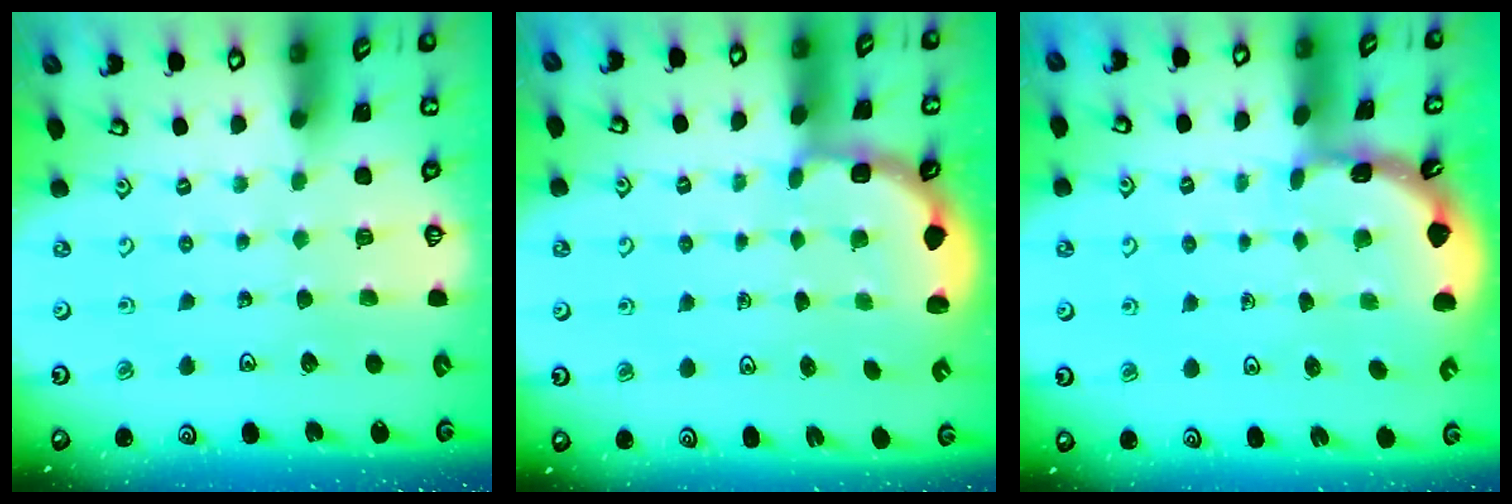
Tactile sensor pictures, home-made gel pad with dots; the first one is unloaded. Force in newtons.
{"total": 2.7, "press": 2.3, "slide": 1.4}
{"total": 1.8, "press": 1.8, "slide": 0.1}